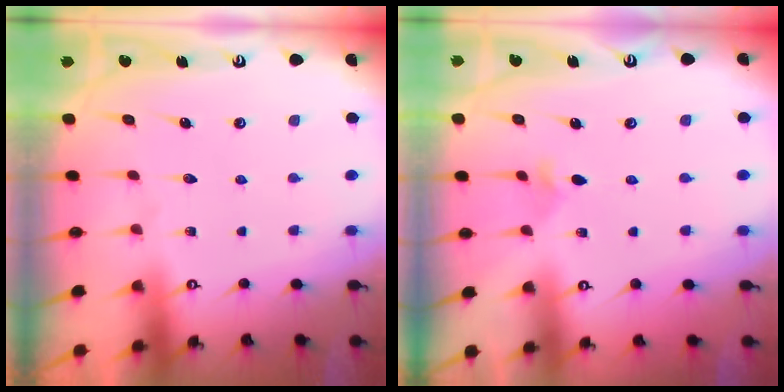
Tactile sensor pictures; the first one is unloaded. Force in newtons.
{"total": 3.0, "press": 2.9, "slide": 0.9}